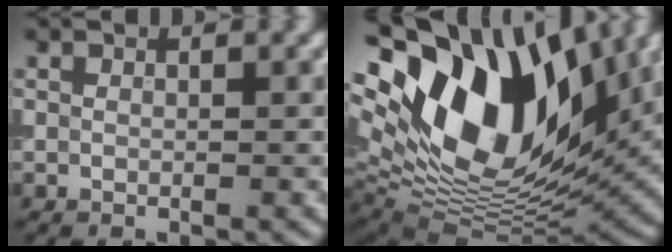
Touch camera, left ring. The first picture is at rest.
{"total": 18.8, "force": [6.9, 10.5, 14.0], "torque": [-0.277, 0.019, 0.114]}